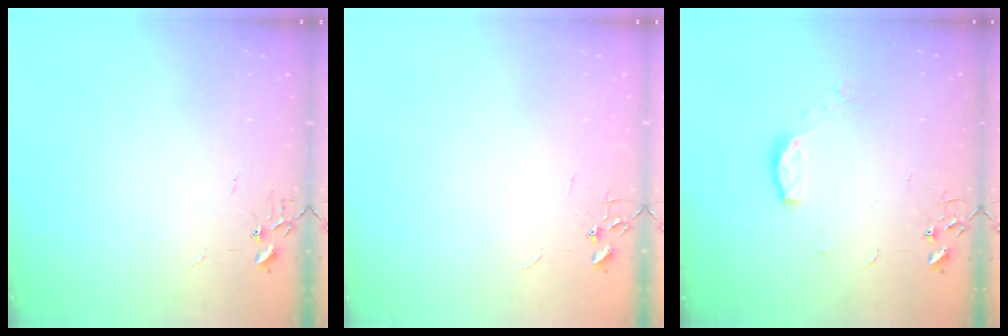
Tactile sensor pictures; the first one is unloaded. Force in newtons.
{"total": 0.0}
{"total": 6.7, "press": 6.6, "slide": 0.6}